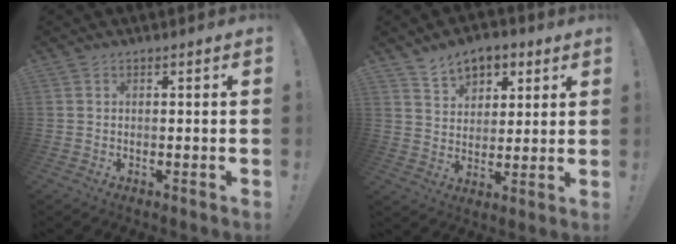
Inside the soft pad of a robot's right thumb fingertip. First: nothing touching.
{"total": 9.0, "force": [5.9, 6.0, 3.2], "torque": [-0.042, -0.036, 0.113]}